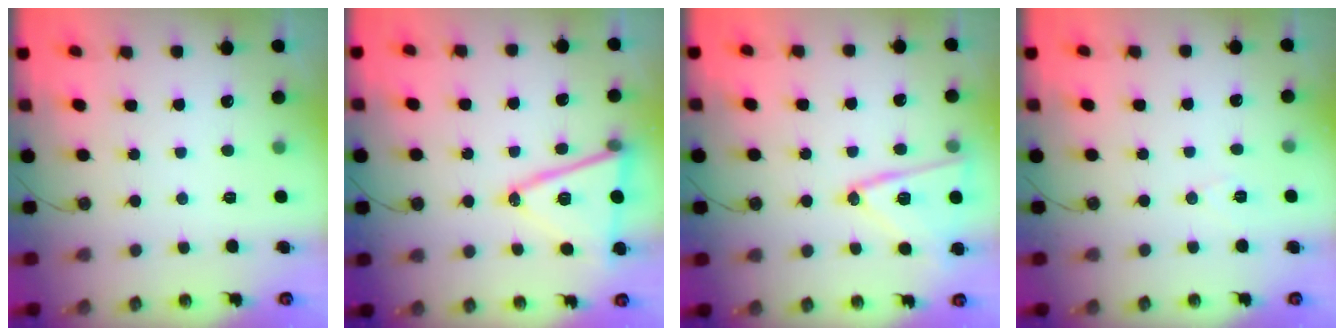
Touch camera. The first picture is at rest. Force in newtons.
{"total": 15.8, "press": 15.4, "slide": 3.7}
{"total": 14.7, "press": 14.4, "slide": 3.1}
{"total": 6.3, "press": 4.4, "slide": 4.5}